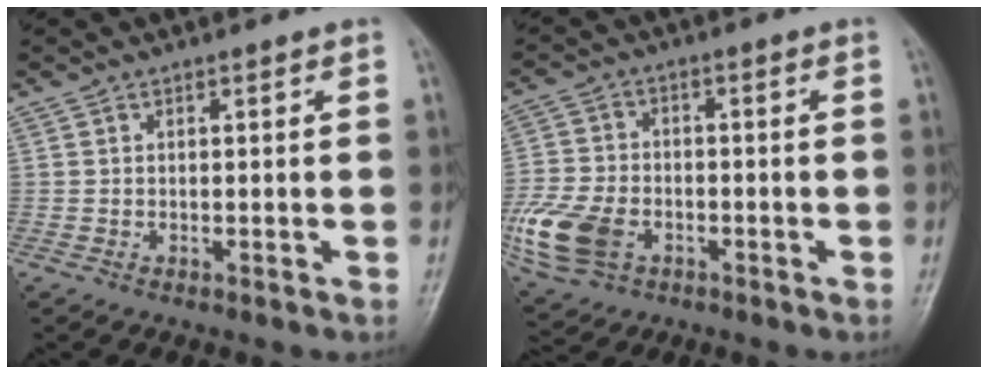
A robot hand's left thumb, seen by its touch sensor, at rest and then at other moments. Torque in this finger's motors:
{"motor_torque": [1.00, 1.73, 0.63, 0.06, 0.17]}